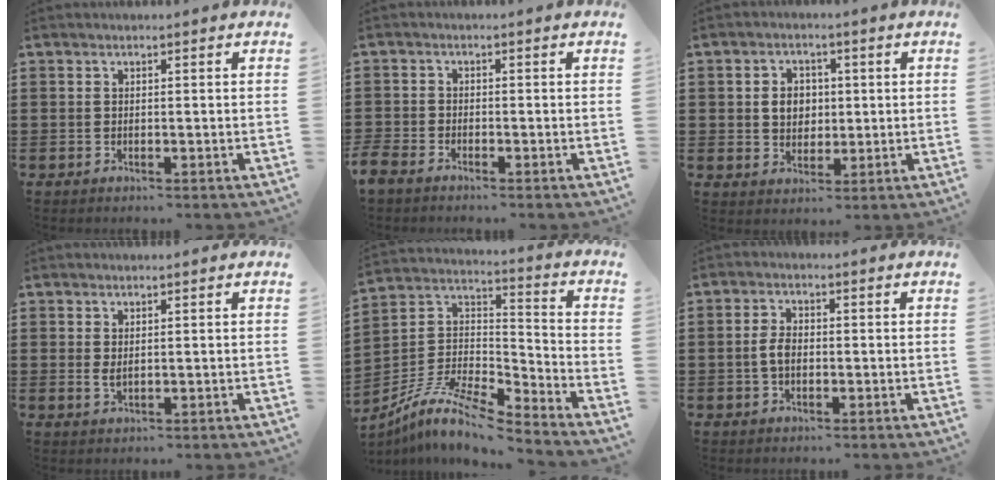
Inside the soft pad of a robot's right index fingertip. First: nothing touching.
{"total": 1.9, "force": [-1.9, 0.1, -0.1], "torque": [-0.010, -0.002, -0.042]}
{"total": 4.2, "force": [0.3, 3.5, 2.3], "torque": [-0.047, 0.009, -0.001]}
{"total": 1.4, "force": [0.4, 0.6, 1.2], "torque": [-0.025, 0.002, 0.008]}
{"total": 9.5, "force": [-8.4, 1.4, 4.4], "torque": [-0.100, 0.004, -0.174]}
{"total": 3.0, "force": [-0.4, 1.6, 2.5], "torque": [-0.055, 0.002, -0.010]}